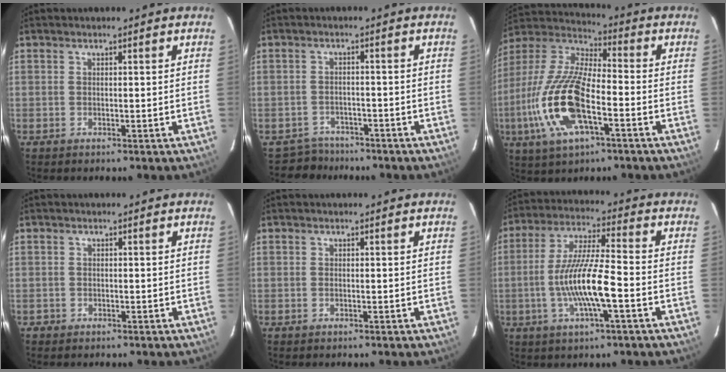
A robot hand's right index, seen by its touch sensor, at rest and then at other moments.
{"total": 4.5, "force": [-3.7, 2.5, -0.6], "torque": [-0.002, 0.009, -0.061]}
{"total": 18.9, "force": [-6.2, 6.8, 16.5], "torque": [-0.353, -0.015, -0.123]}
{"total": 1.0, "force": [-0.5, 0.8, -0.1], "torque": [-0.002, 0.005, -0.008]}
{"total": 0.0}
{"total": 12.4, "force": [-3.5, 1.4, 11.8], "torque": [-0.235, -0.003, -0.066]}